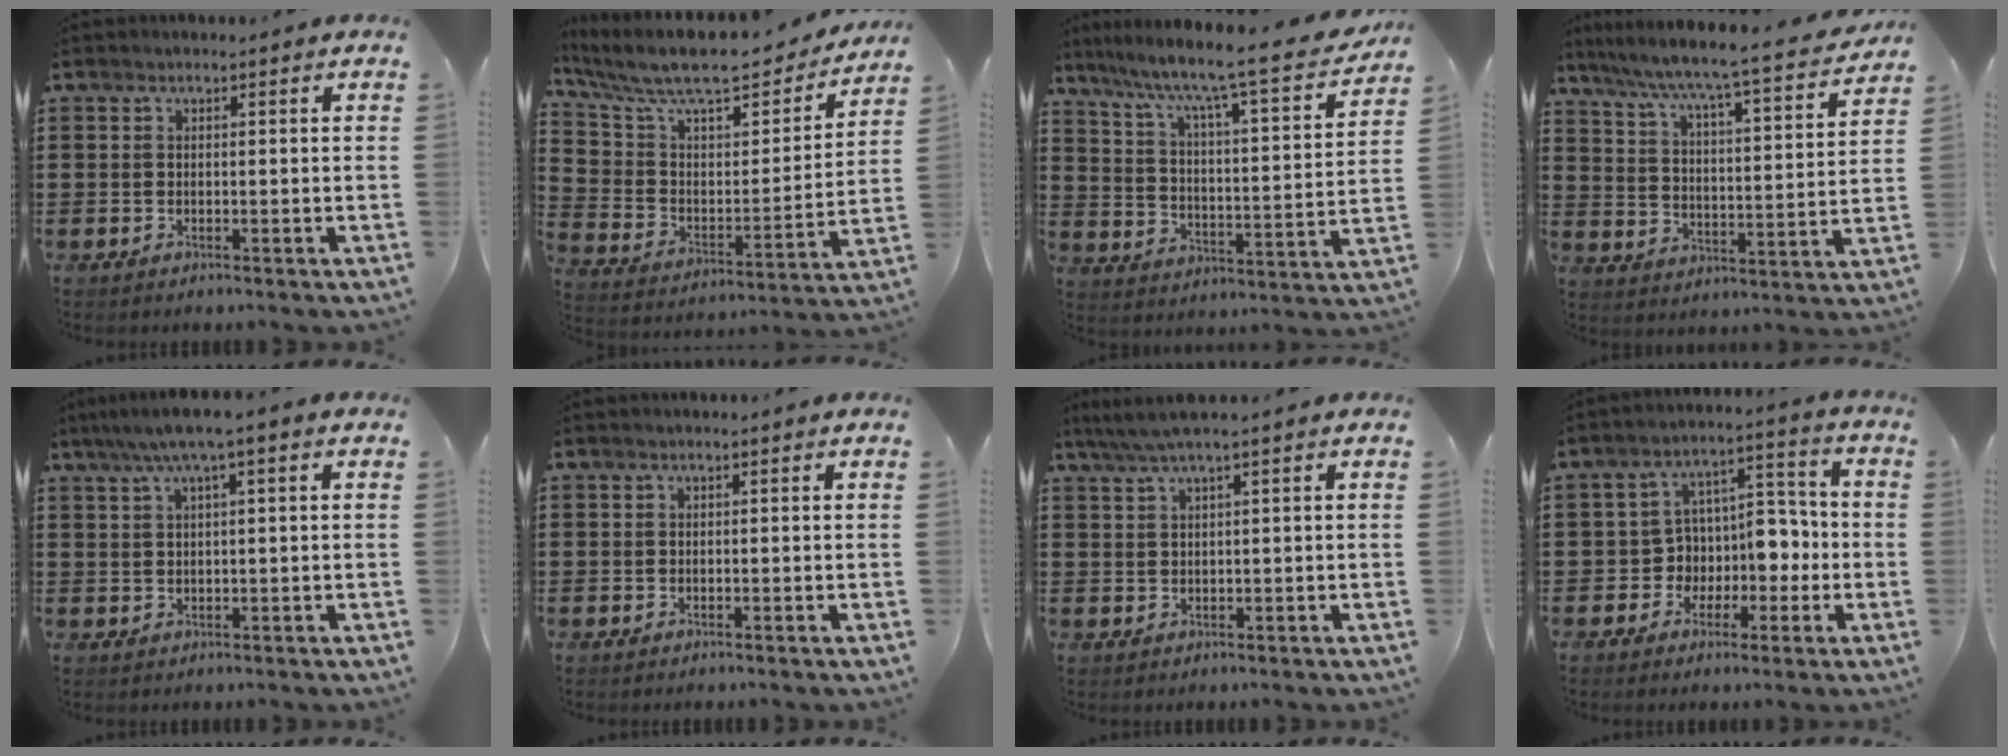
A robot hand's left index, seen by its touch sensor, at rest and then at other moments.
{"total": 9.4, "force": [7.9, 2.5, 4.5], "torque": [-0.121, -0.054, 0.134]}
{"total": 7.4, "force": [6.0, -0.1, 4.3], "torque": [-0.103, -0.056, 0.087]}
{"total": 5.5, "force": [4.9, -0.6, 2.5], "torque": [-0.073, -0.047, 0.070]}
{"total": 3.3, "force": [1.3, 0.1, 3.1], "torque": [-0.061, 0.001, 0.021]}
{"total": 0.0}
{"total": 2.4, "force": [1.2, -0.2, 2.1], "torque": [-0.042, -0.002, 0.020]}
{"total": 6.4, "force": [-1.1, 5.8, 2.5], "torque": [-0.057, 0.001, -0.019]}